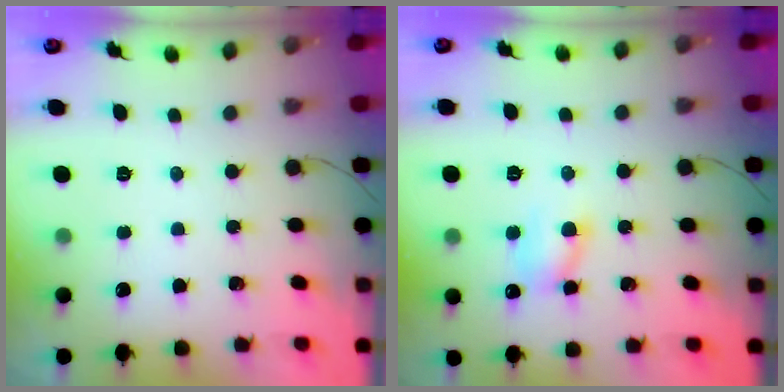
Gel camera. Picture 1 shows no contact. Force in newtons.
{"total": 6.2, "press": 6.2, "slide": 0.6}